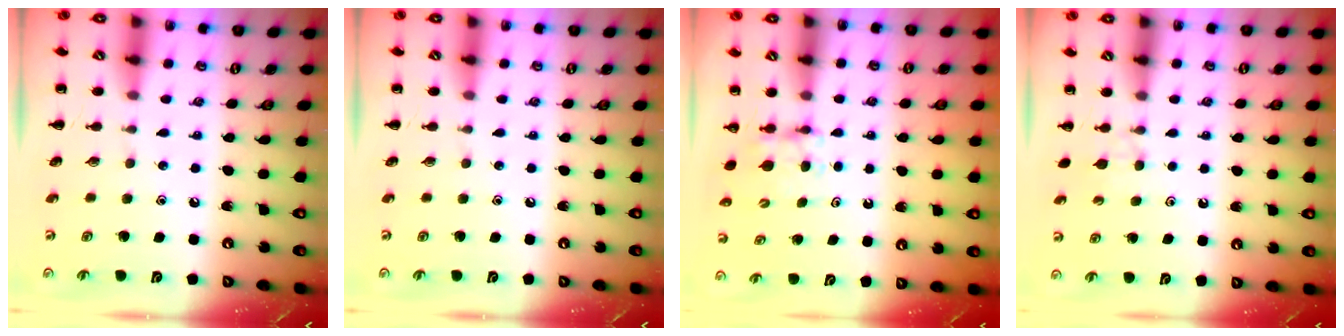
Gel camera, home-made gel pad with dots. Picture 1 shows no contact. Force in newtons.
{"total": 0.0}
{"total": 3.8, "press": 3.6, "slide": 1.3}
{"total": 4.2, "press": 3.9, "slide": 1.4}